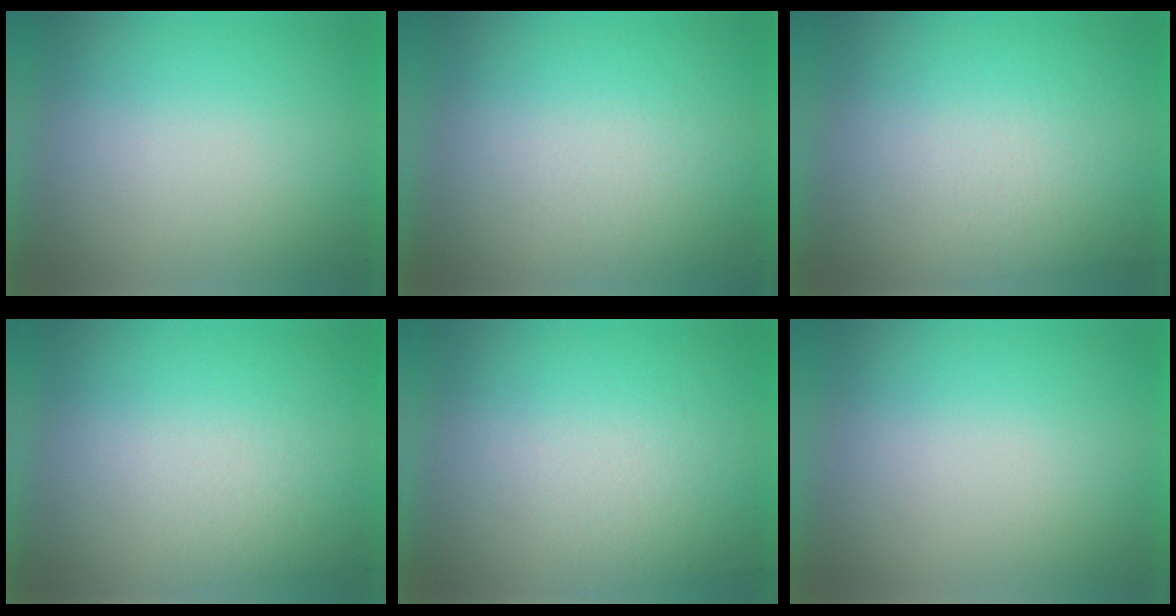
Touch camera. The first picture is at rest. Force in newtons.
{"total": 2.7}
{"total": 3.1}
{"total": 2.1}
{"total": 3.0}
{"total": 0.0}